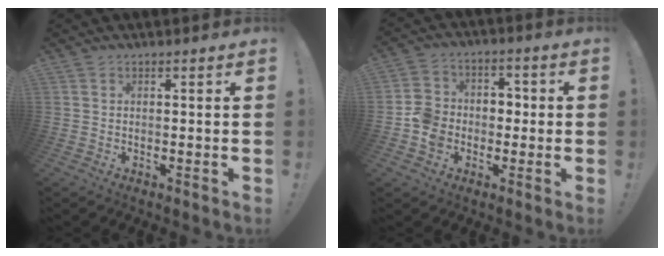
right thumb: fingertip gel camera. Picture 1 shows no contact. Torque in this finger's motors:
{"motor_torque": [1.52, 1.19, 0.65, -0.26, 0.00]}